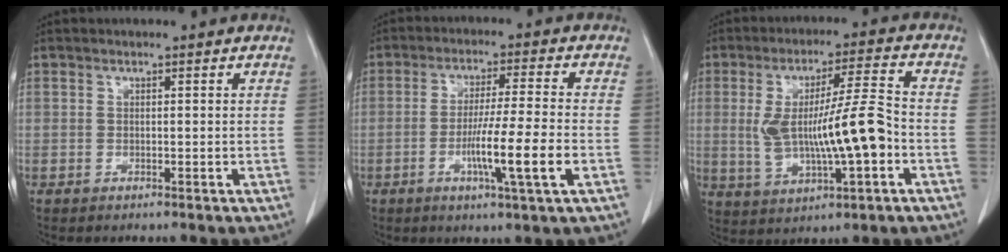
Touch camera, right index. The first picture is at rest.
{"total": 9.7, "force": [-3.0, -0.8, 9.2], "torque": [-0.163, -0.014, -0.055]}
{"total": 12.5, "force": [-1.6, 1.8, 12.3], "torque": [-0.231, 0.011, -0.020]}